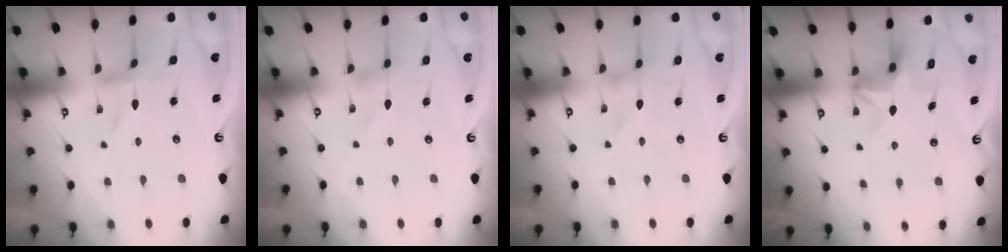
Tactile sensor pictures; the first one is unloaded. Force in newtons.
{"total": 0.0}
{"total": 0.0}
{"total": 5.3, "press": 5.2, "slide": 0.6}